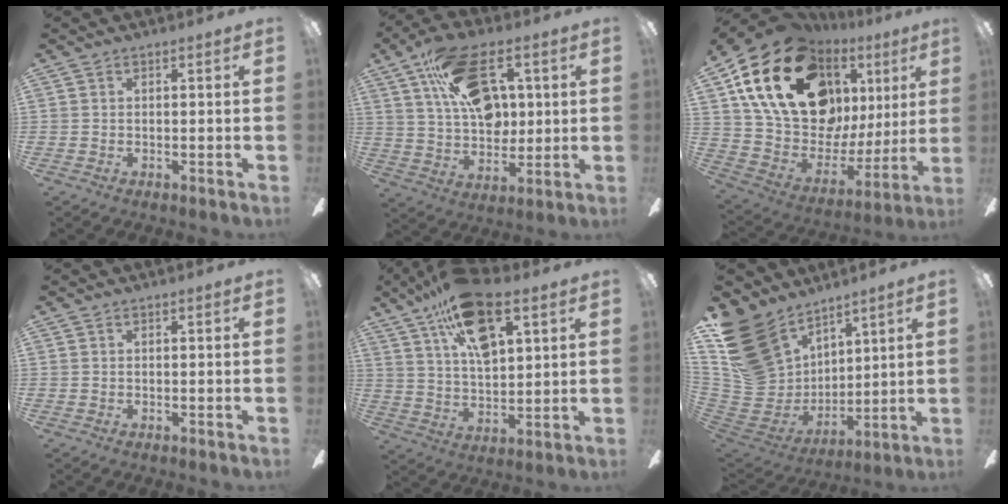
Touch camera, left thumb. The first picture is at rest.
{"total": 19.9, "force": [8.2, 11.9, 13.7], "torque": [-0.229, -0.005, 0.149]}
{"total": 25.5, "force": [12.7, 15.4, 15.8], "torque": [-0.312, -0.062, 0.240]}
{"total": 0.0}
{"total": 16.8, "force": [9.8, 7.5, 11.4], "torque": [-0.194, -0.026, 0.169]}
{"total": 19.6, "force": [11.8, 13.4, 8.1], "torque": [-0.191, -0.067, 0.238]}